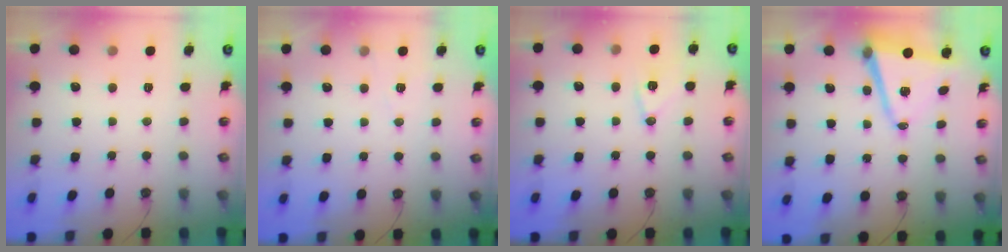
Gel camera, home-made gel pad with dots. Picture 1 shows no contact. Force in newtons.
{"total": 5.7, "press": 4.1, "slide": 4.0}
{"total": 10.3, "press": 10.1, "slide": 1.8}
{"total": 10.2, "press": 9.7, "slide": 3.1}